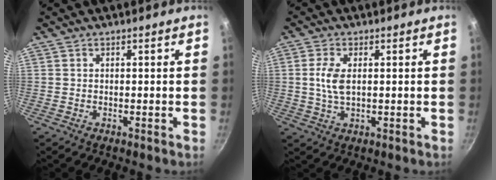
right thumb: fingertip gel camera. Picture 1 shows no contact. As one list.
[{"total": 5.1, "force": [0.7, 2.6, 4.3], "torque": [-0.091, 0.002, 0.014]}]